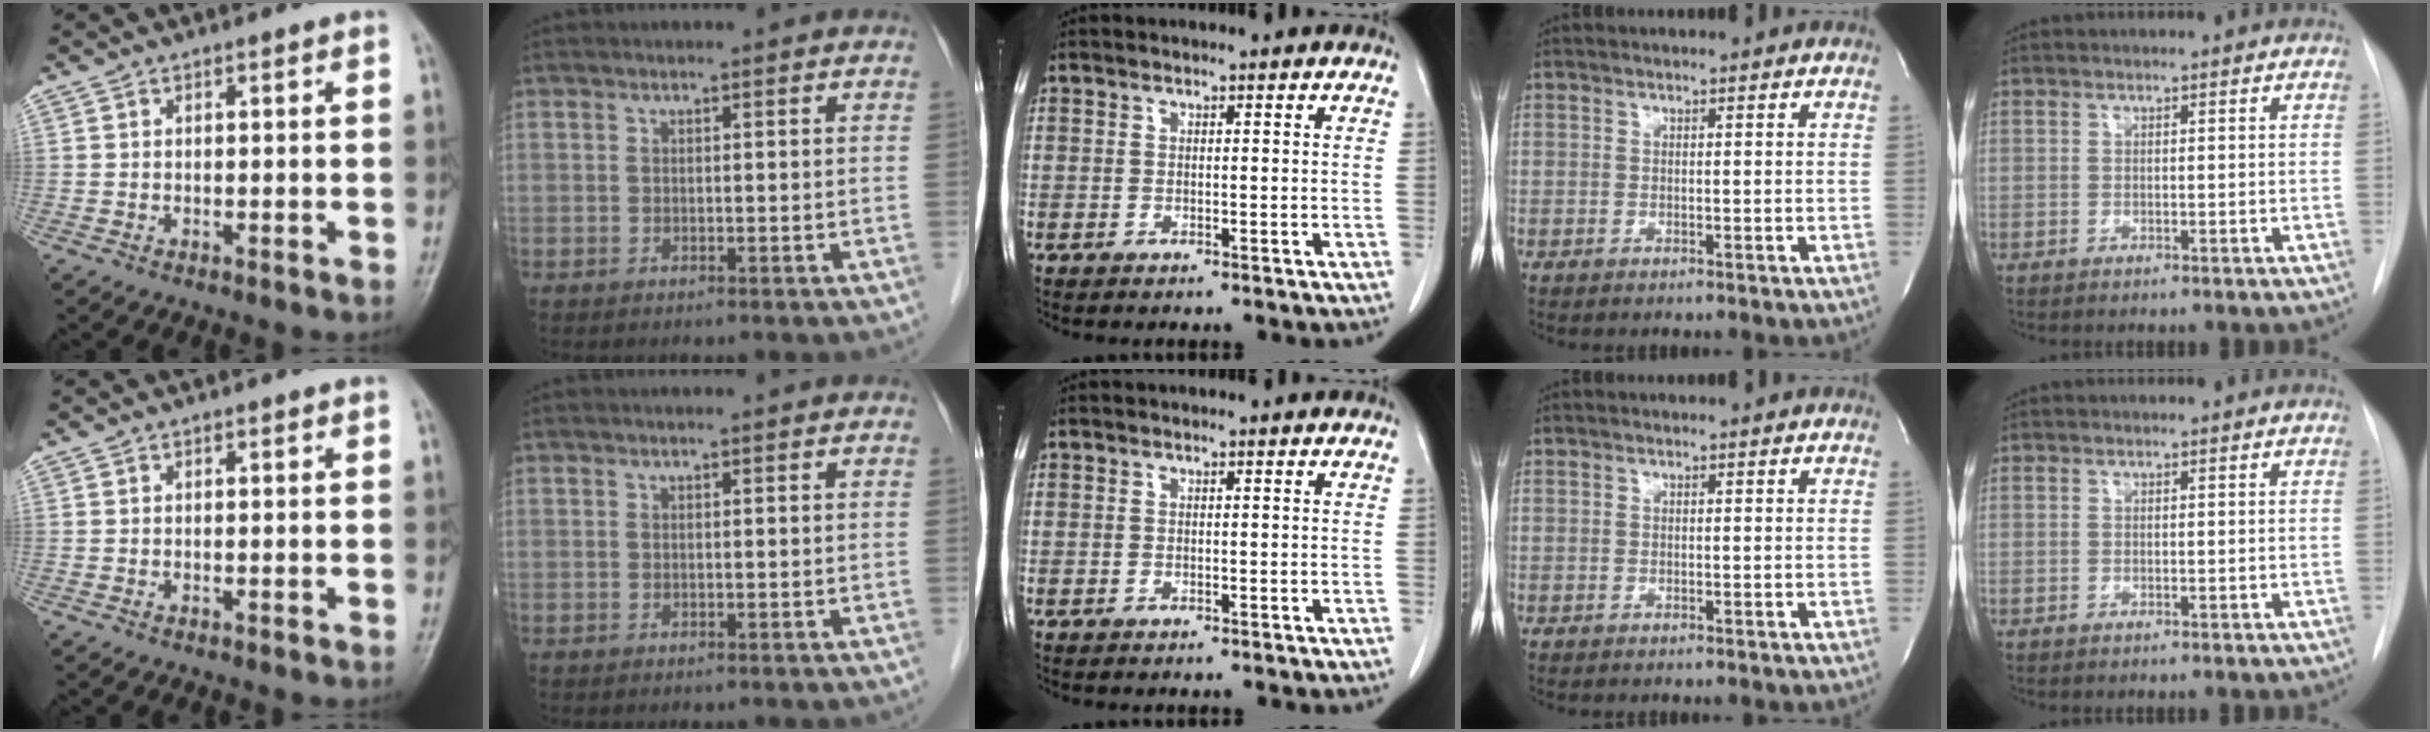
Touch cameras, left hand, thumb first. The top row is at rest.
{}